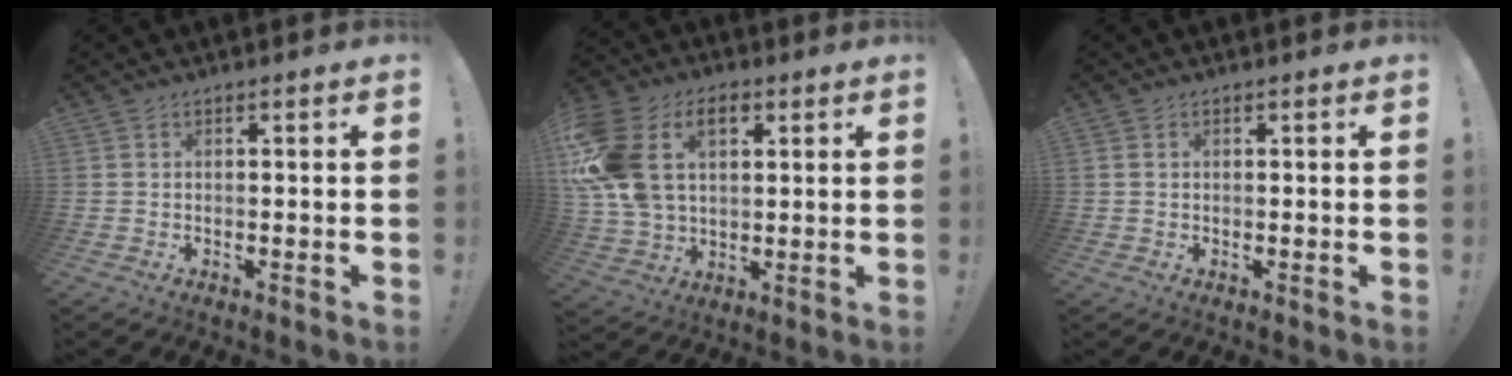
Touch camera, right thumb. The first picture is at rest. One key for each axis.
{"total": 18.4, "fx": 6.5, "fy": 12.3, "fz": 12.0, "tx": -0.245, "ty": -0.022, "tz": 0.117}
{"total": 0.7, "fx": 0.4, "fy": 0.5, "fz": 0.2, "tx": -0.008, "ty": 0.003, "tz": 0.009}